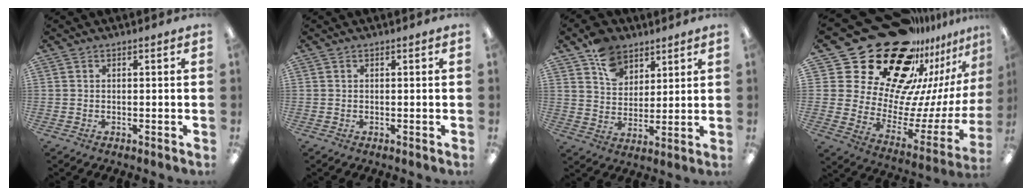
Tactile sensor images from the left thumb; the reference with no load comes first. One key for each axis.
{"total": 0.0}
{"total": 10.5, "fx": 6.9, "fy": 7.3, "fz": 3.1, "tx": -0.054, "ty": -0.032, "tz": 0.131}
{"total": 32.9, "fx": 21.8, "fy": 18.0, "fz": 16.8, "tx": -0.280, "ty": -0.189, "tz": 0.429}